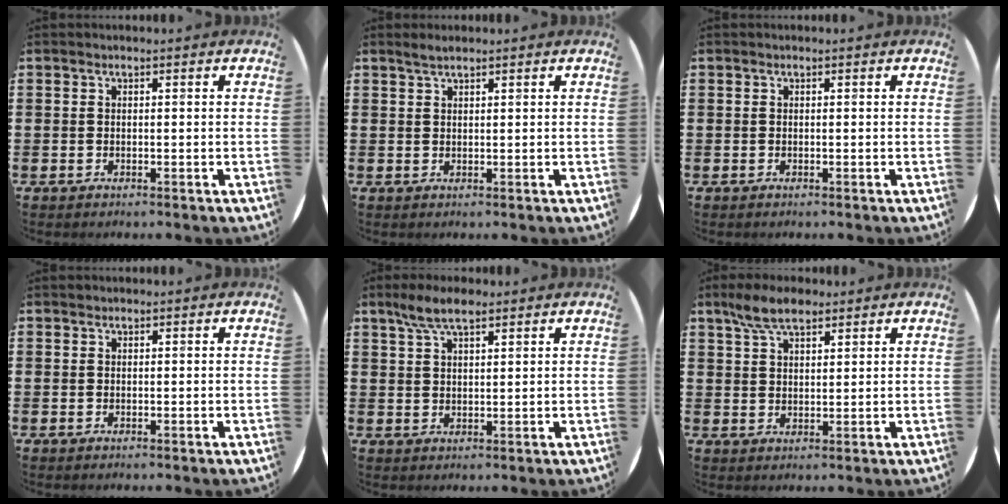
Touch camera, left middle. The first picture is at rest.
{"total": 1.4, "force": [1.3, 0.1, 0.7], "torque": [-0.014, 0.002, 0.023]}
{"total": 0.0}
{"total": 0.0}
{"total": 5.0, "force": [3.6, 1.5, 3.0], "torque": [-0.067, 0.003, 0.066]}
{"total": 5.8, "force": [4.5, 2.3, 3.0], "torque": [-0.068, 0.004, 0.084]}